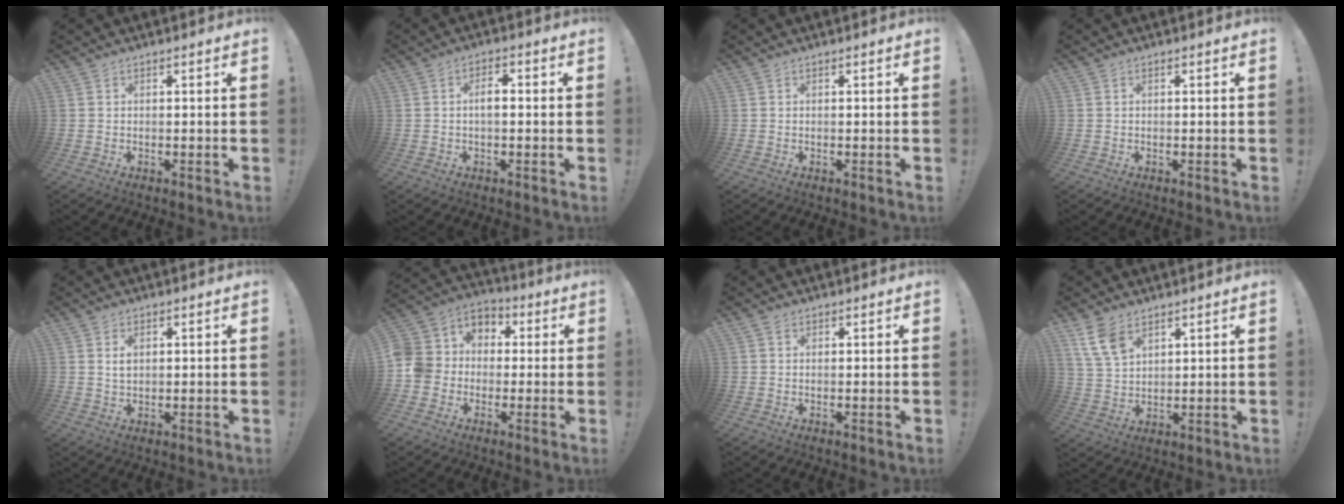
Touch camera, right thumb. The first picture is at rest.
{"total": 3.7, "force": [-0.1, 1.6, 3.3], "torque": [-0.055, 0.006, -0.005]}
{"total": 0.0}
{"total": 0.0}
{"total": 2.3, "force": [1.1, 1.4, 1.5], "torque": [-0.020, -0.002, 0.016]}
{"total": 9.0, "force": [-2.5, 8.3, 2.5], "torque": [-0.040, 0.013, -0.044]}
{"total": 0.8, "force": [0.5, 0.5, 0.3], "torque": [-0.005, 0.001, 0.009]}
{"total": 8.4, "force": [5.3, 4.6, 4.5], "torque": [-0.085, -0.020, 0.106]}